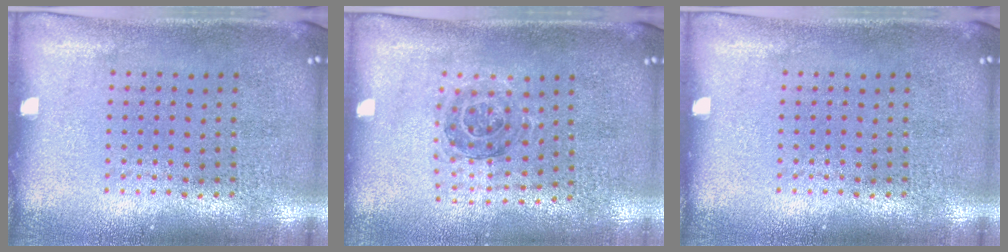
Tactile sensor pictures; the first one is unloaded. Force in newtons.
{"total": 1.0, "press": 1.0, "slide": 0.1}
{"total": 0.0}